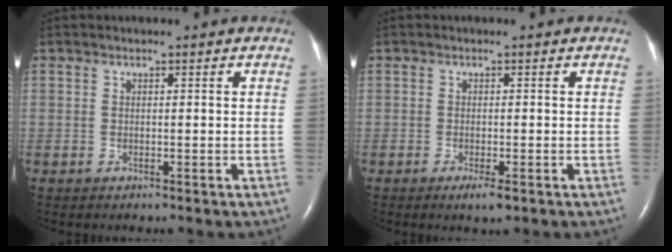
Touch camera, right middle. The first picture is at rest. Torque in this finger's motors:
{"motor_torque": [0.50, -0.28, 0.12, 0.05]}